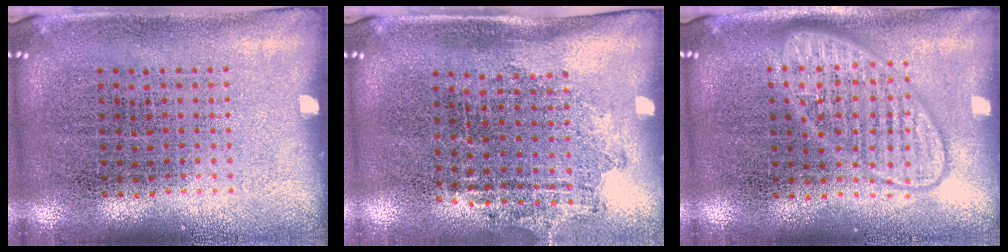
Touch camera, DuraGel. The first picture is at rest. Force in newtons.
{"total": 1.3, "press": 1.0, "slide": 0.9}
{"total": 2.9, "press": 2.9, "slide": 0.4}